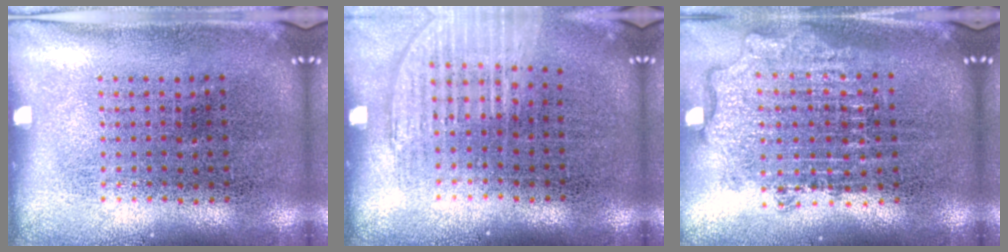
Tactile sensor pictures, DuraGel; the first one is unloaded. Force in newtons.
{"total": 1.2, "press": 1.1, "slide": 0.4}
{"total": 1.9, "press": 1.5, "slide": 1.2}